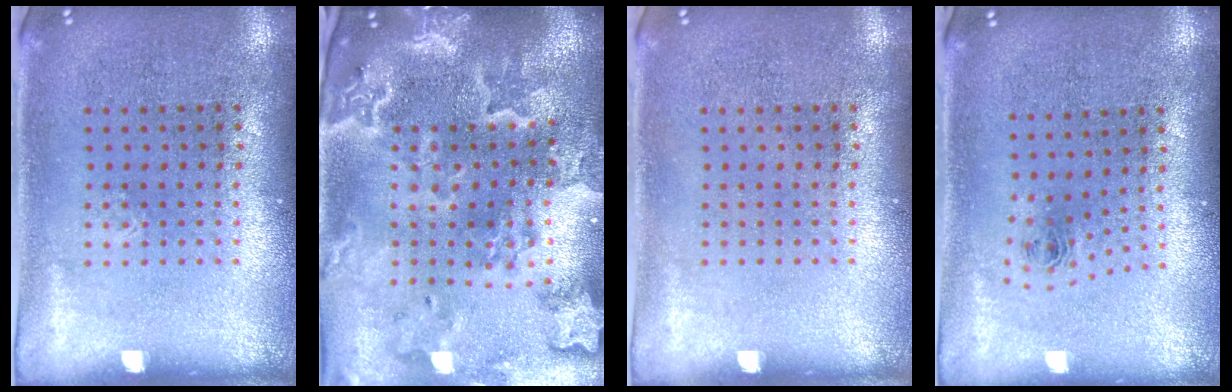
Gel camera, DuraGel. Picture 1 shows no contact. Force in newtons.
{"total": 4.4, "press": 3.6, "slide": 2.6}
{"total": 0.0}
{"total": 0.9, "press": 0.4, "slide": 0.8}